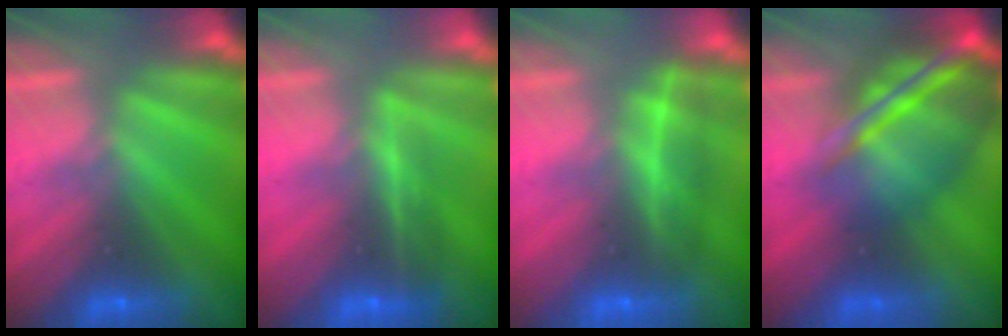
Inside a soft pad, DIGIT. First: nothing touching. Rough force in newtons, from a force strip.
{"total": 1.7}
{"total": 2.0}
{"total": 8.3}